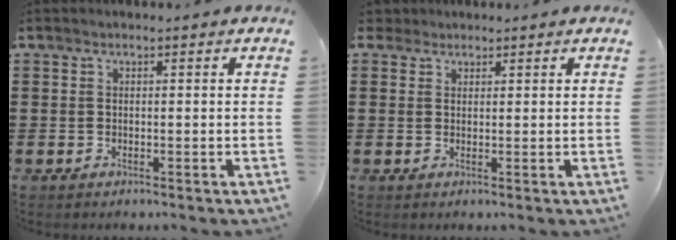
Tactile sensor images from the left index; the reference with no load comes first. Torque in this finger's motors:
{"motor_torque": [0.33, -0.31, 0.00, 0.00]}